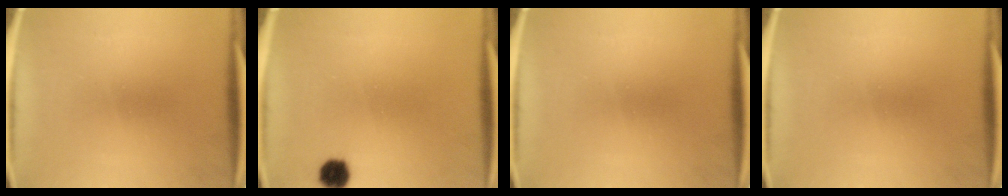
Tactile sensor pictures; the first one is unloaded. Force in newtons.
{"total": 4.0}
{"total": 0.0}
{"total": 0.0}